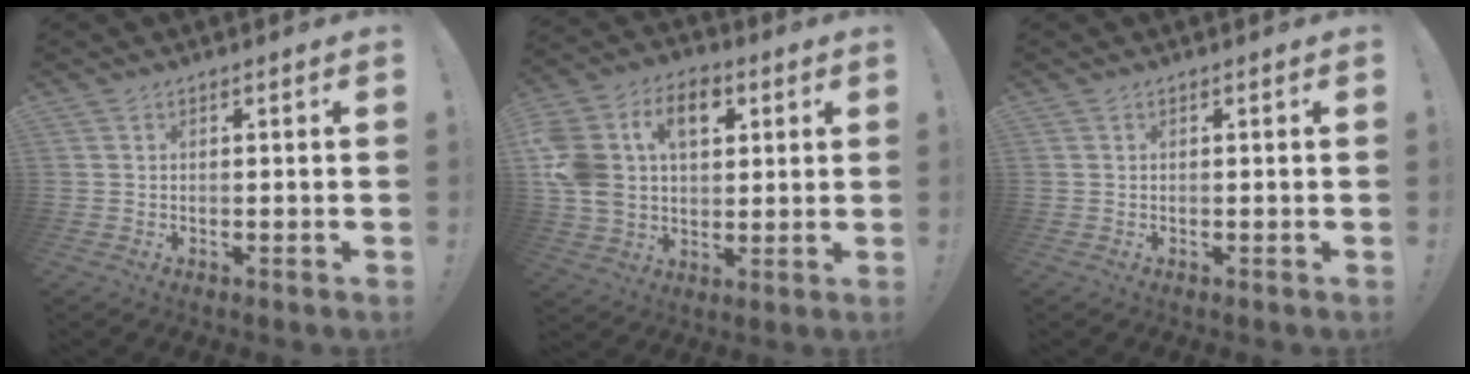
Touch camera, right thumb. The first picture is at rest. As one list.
[{"total": 17.0, "force": [5.3, 12.6, 10.2], "torque": [-0.199, -0.009, 0.098]}, {"total": 0.0}]